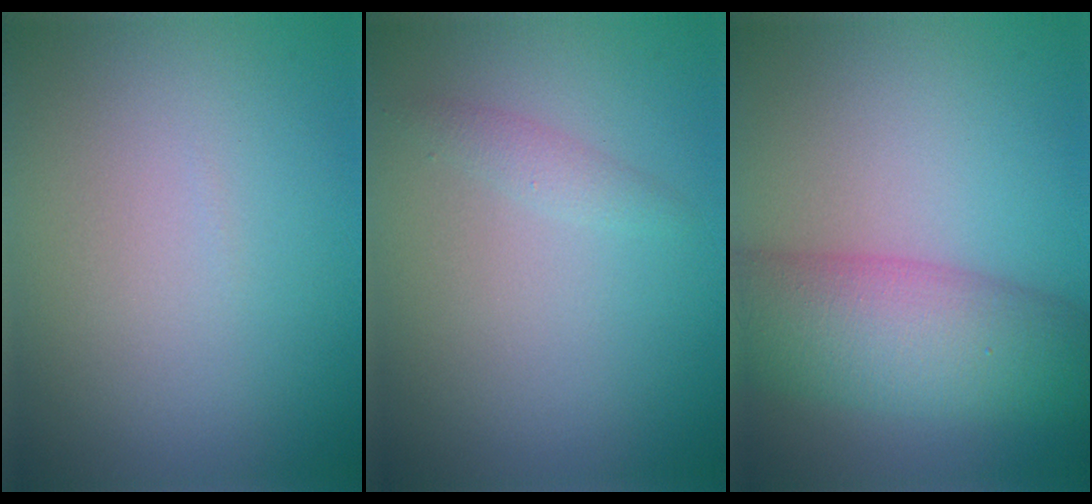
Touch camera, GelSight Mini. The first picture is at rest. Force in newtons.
{"total": 1.1, "press": 1.1, "slide": 0.0}
{"total": 8.7, "press": 8.7, "slide": 0.2}